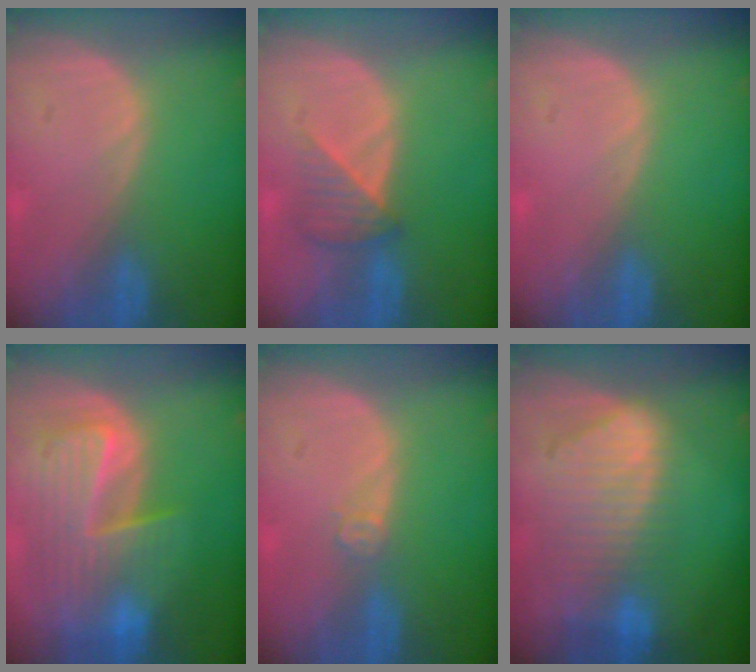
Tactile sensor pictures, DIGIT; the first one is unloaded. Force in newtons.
{"total": 3.5, "press": 3.5, "slide": 0.4}
{"total": 0.0}
{"total": 10.1, "press": 8.8, "slide": 5.0}
{"total": 1.7, "press": 1.4, "slide": 1.0}
{"total": 9.5, "press": 8.2, "slide": 4.8}